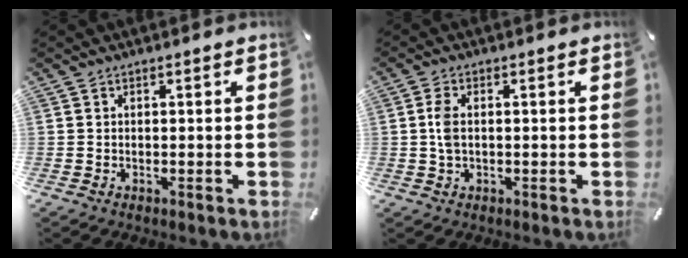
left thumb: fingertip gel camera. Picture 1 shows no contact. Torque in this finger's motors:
{"motor_torque": [0.23, 0.07, 0.61, -0.19, 0.06]}